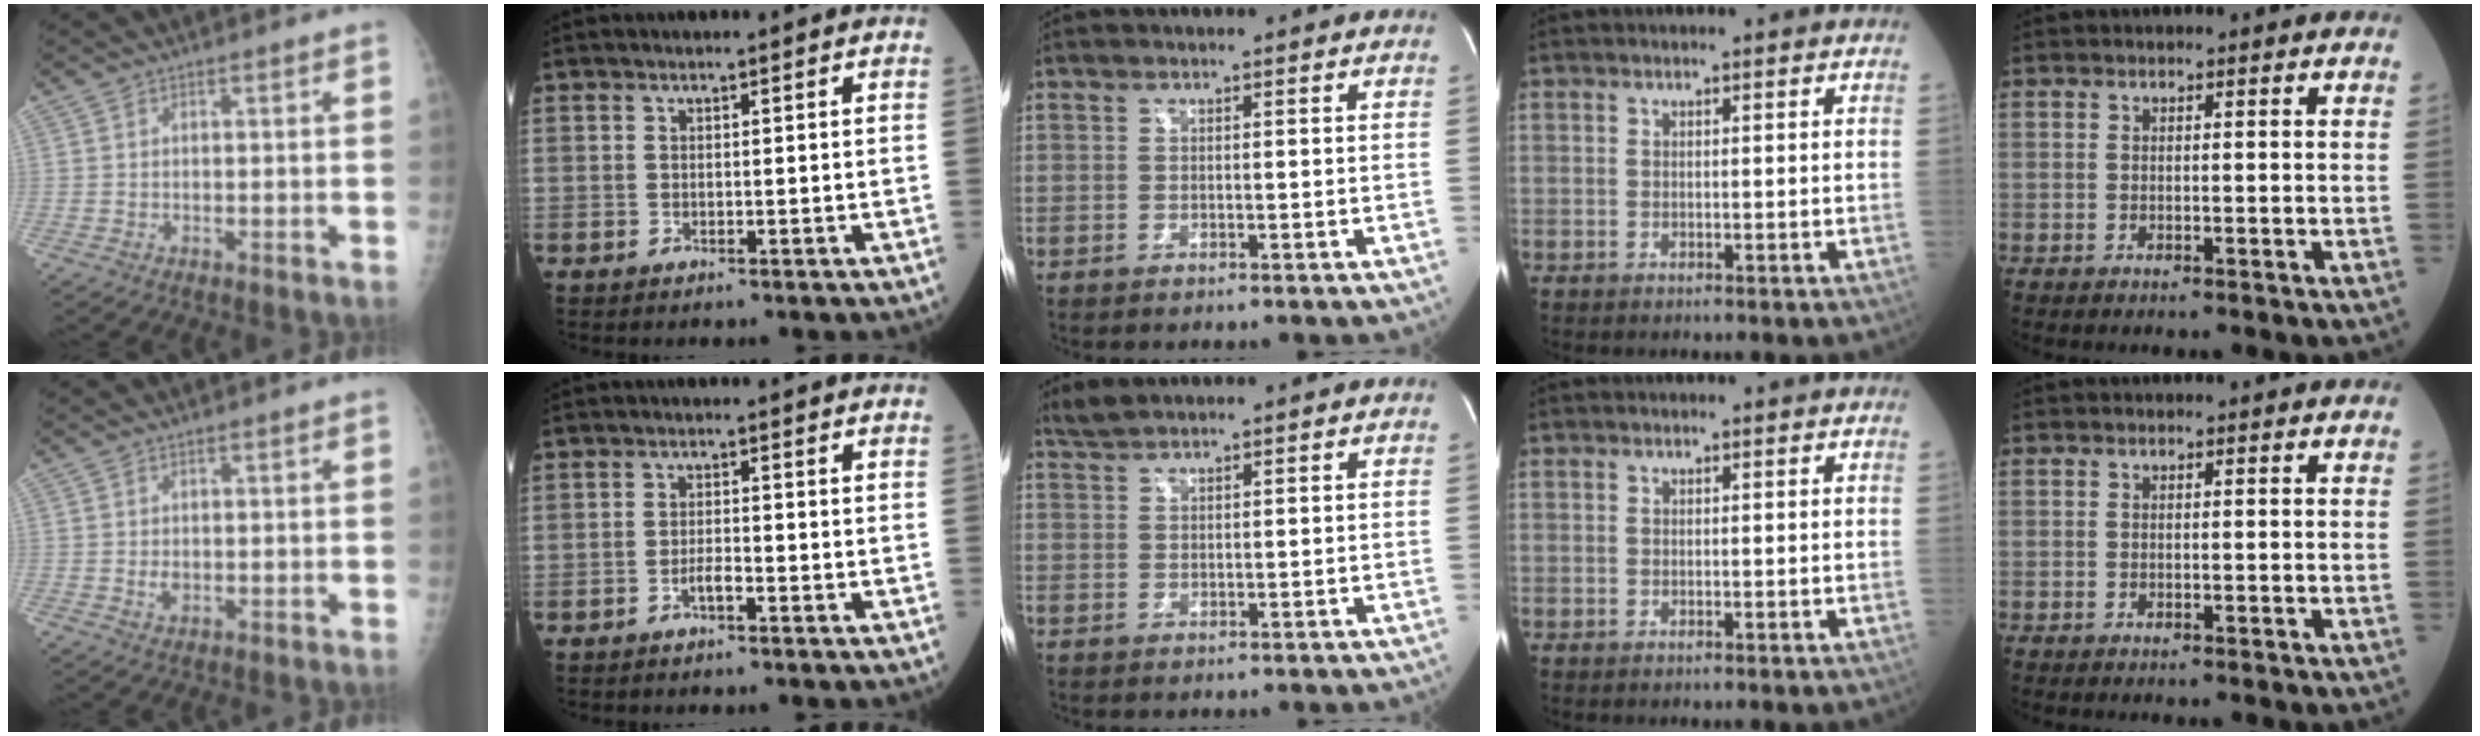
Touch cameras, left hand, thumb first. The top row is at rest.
{"thumb": {"total": 1.8, "force": [0.2, 1.1, 1.4], "torque": [-0.019, -0.003, 0.008]}, "index": {"total": 1.8, "force": [-1.1, 0.3, 1.4], "torque": [-0.026, 0.002, -0.021]}, "middle": {"total": 2.0, "force": [1.9, 0.0, 0.5], "torque": [-0.015, 0.013, 0.044]}}